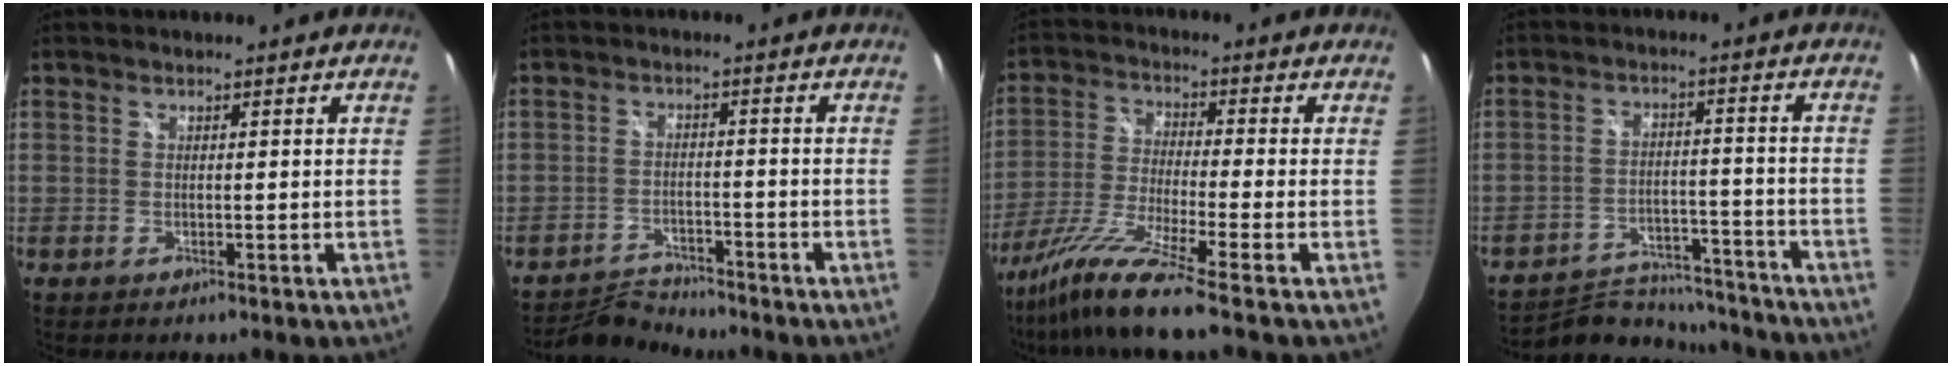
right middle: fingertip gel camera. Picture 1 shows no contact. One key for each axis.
{"total": 5.3, "fx": -5.2, "fy": 0.7, "fz": -0.3, "tx": -0.014, "ty": 0.011, "tz": -0.095}
{"total": 12.0, "fx": -9.3, "fy": -1.5, "fz": 7.4, "tx": -0.151, "ty": -0.032, "tz": -0.174}
{"total": 17.9, "fx": -16.3, "fy": 5.4, "fz": 4.9, "tx": -0.105, "ty": 0.016, "tz": -0.218}